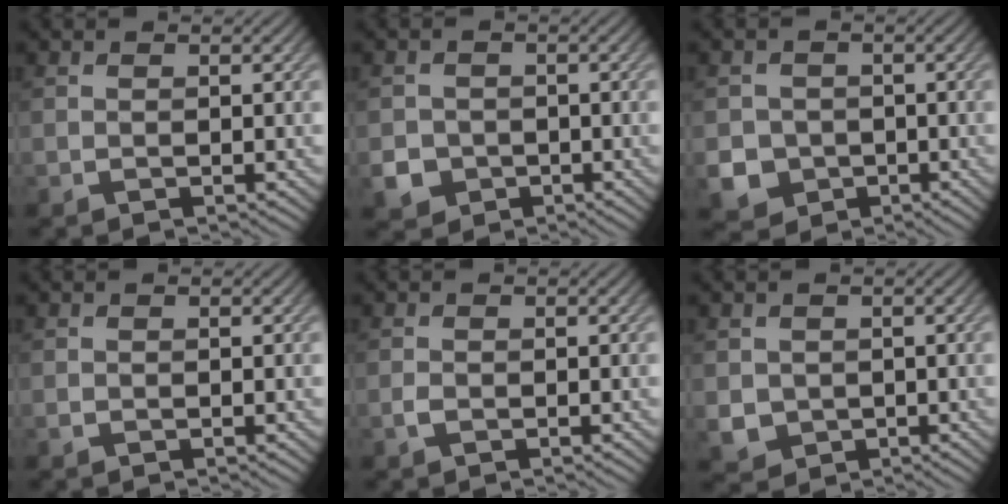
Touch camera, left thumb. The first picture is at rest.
{"total": 3.9, "force": [-1.5, 3.4, 1.1], "torque": [-0.025, -0.008, -0.035]}
{"total": 5.5, "force": [-1.8, 4.9, 1.5], "torque": [-0.040, -0.016, -0.047]}
{"total": 0.0}
{"total": 0.9, "force": [-0.4, 0.5, 0.6], "torque": [-0.016, 0.000, -0.010]}
{"total": 2.9, "force": [0.0, 2.7, 0.9], "torque": [-0.034, -0.013, 0.000]}